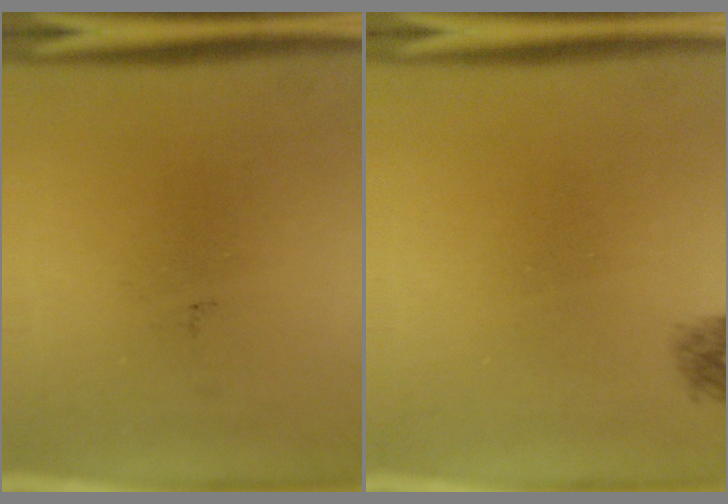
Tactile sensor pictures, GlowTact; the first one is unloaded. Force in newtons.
{"total": 1.1}